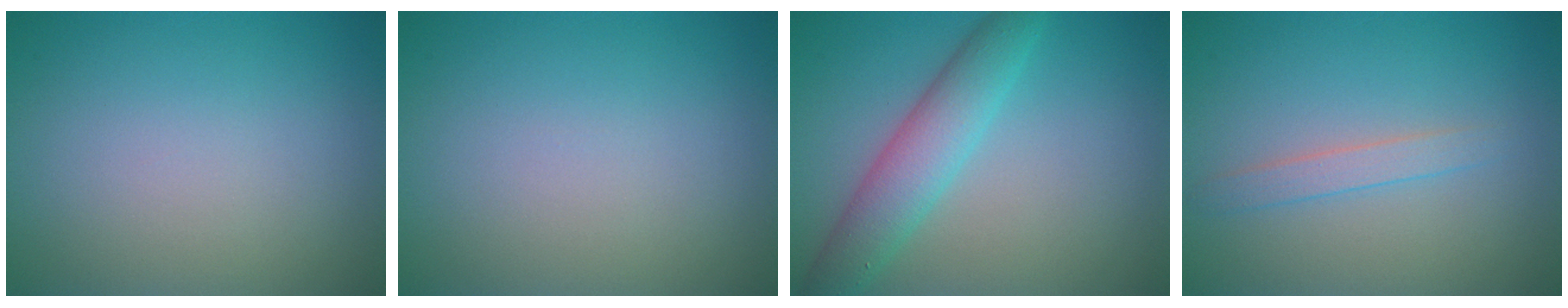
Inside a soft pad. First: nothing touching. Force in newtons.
{"total": 0.0}
{"total": 4.7, "press": 4.7, "slide": 0.1}
{"total": 1.5, "press": 1.5, "slide": 0.1}